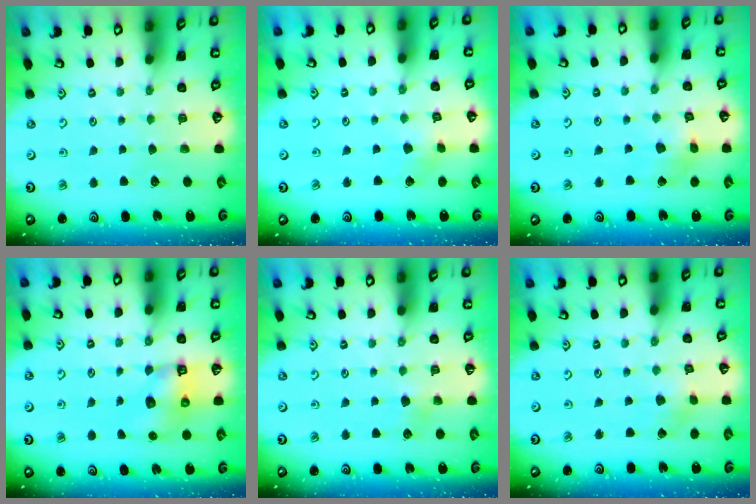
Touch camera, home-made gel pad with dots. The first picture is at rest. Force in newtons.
{"total": 3.0, "press": 3.0, "slide": 0.3}
{"total": 4.8, "press": 4.7, "slide": 0.6}
{"total": 6.4, "press": 6.4, "slide": 0.9}
{"total": 3.8, "press": 3.7, "slide": 0.8}
{"total": 2.1, "press": 2.1, "slide": 0.0}